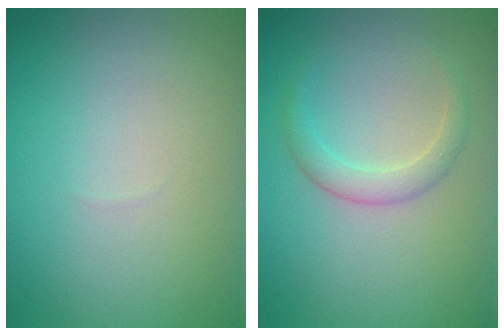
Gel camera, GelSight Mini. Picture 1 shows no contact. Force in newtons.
{"total": 2.0, "press": 2.0, "slide": 0.1}